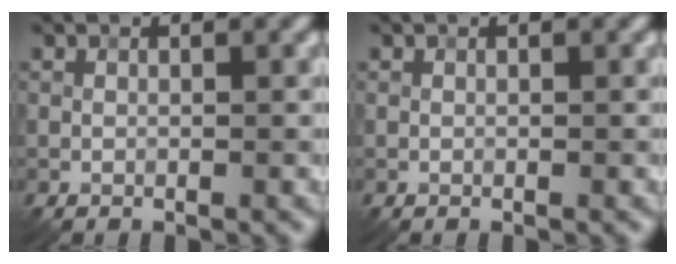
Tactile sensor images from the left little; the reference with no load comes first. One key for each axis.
{"total": 0.0}